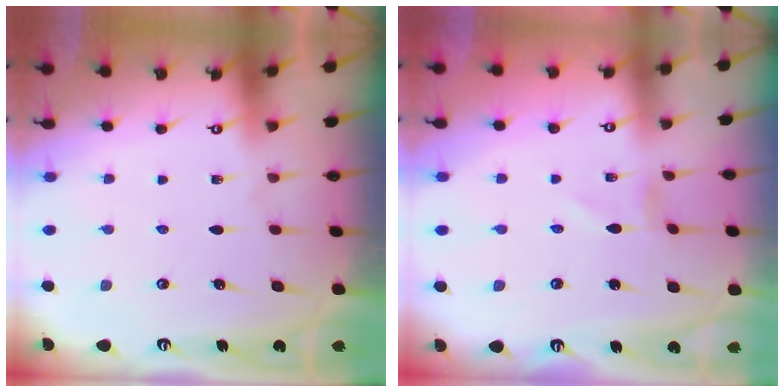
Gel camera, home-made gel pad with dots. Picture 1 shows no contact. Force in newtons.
{"total": 0.7, "press": 0.7, "slide": 0.2}